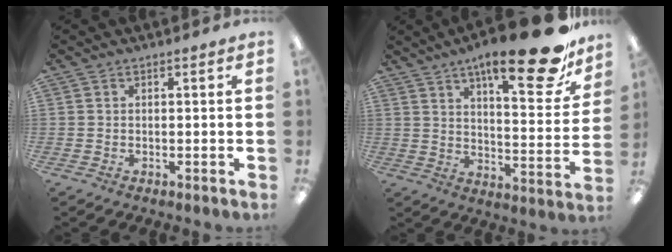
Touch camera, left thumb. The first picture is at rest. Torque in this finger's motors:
{"motor_torque": [0.99, 0.29, 1.55, -1.21, 0.32]}